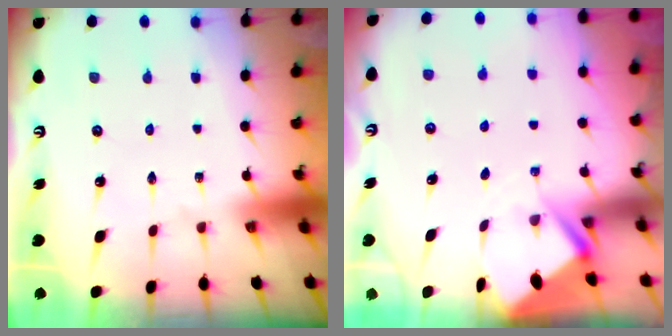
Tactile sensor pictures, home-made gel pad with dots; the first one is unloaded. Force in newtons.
{"total": 2.8, "press": 2.8, "slide": 0.4}